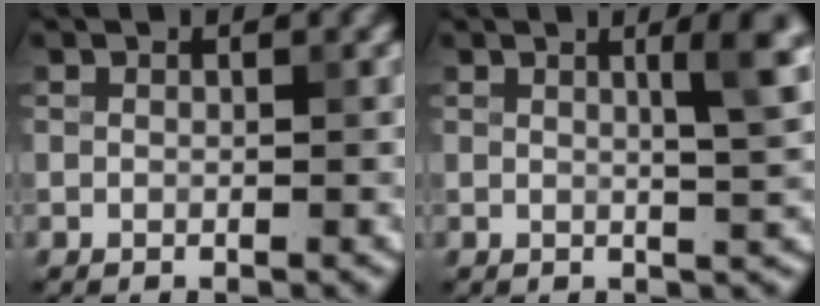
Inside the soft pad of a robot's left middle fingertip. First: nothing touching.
{"total": 3.1, "force": [1.1, 0.3, 2.9], "torque": [-0.039, 0.004, 0.019]}